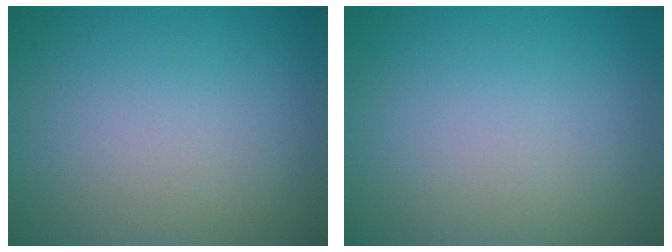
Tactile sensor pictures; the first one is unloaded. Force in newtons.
{"total": 0.0}